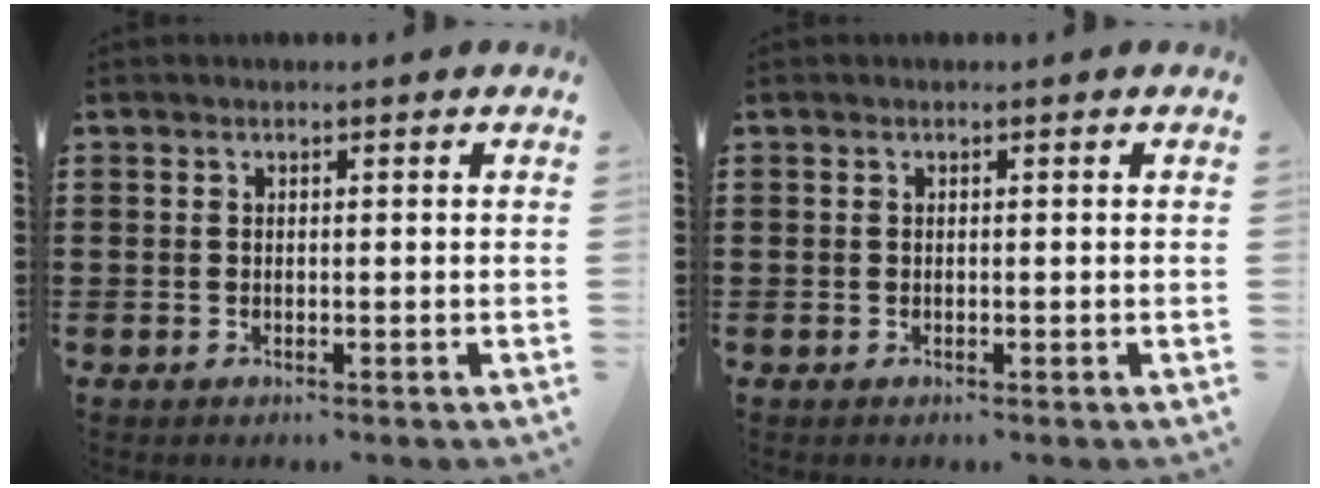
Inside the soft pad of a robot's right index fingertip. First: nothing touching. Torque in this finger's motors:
{"motor_torque": [-0.01, 0.01, 0.00, 0.00]}